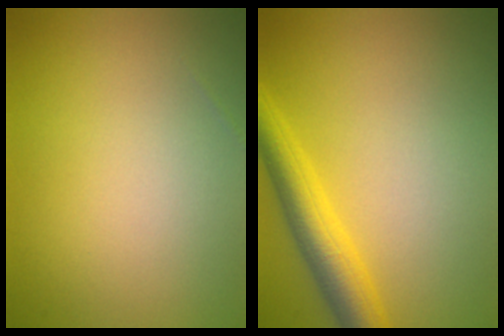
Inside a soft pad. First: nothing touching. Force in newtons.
{"total": 4.5, "press": 4.5, "slide": 0.4}